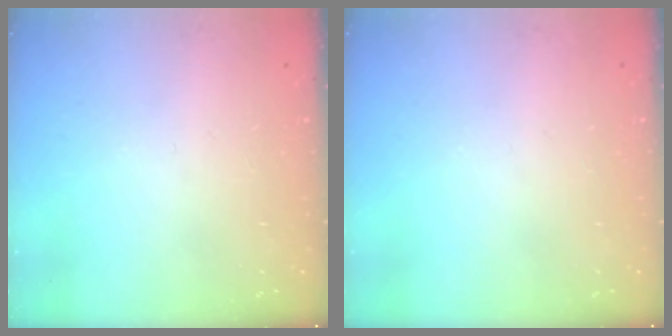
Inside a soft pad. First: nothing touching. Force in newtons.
{"total": 0.0}